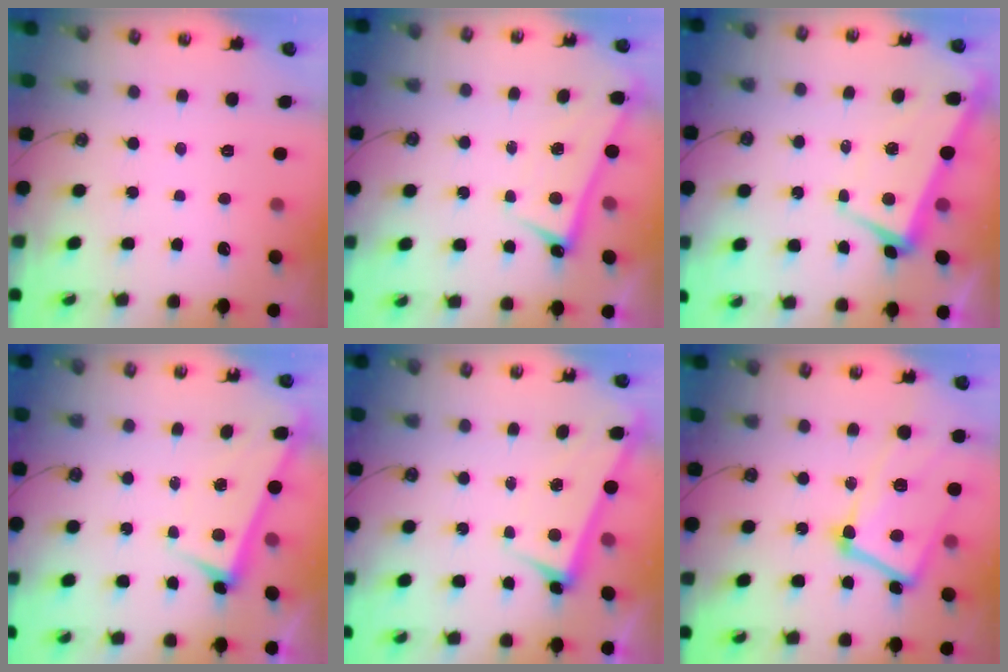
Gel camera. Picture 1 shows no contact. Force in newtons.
{"total": 2.1, "press": 2.1, "slide": 0.5}
{"total": 1.6, "press": 1.3, "slide": 0.9}
{"total": 2.9, "press": 2.8, "slide": 0.6}
{"total": 2.7, "press": 2.6, "slide": 0.7}
{"total": 15.9, "press": 15.8, "slide": 2.1}